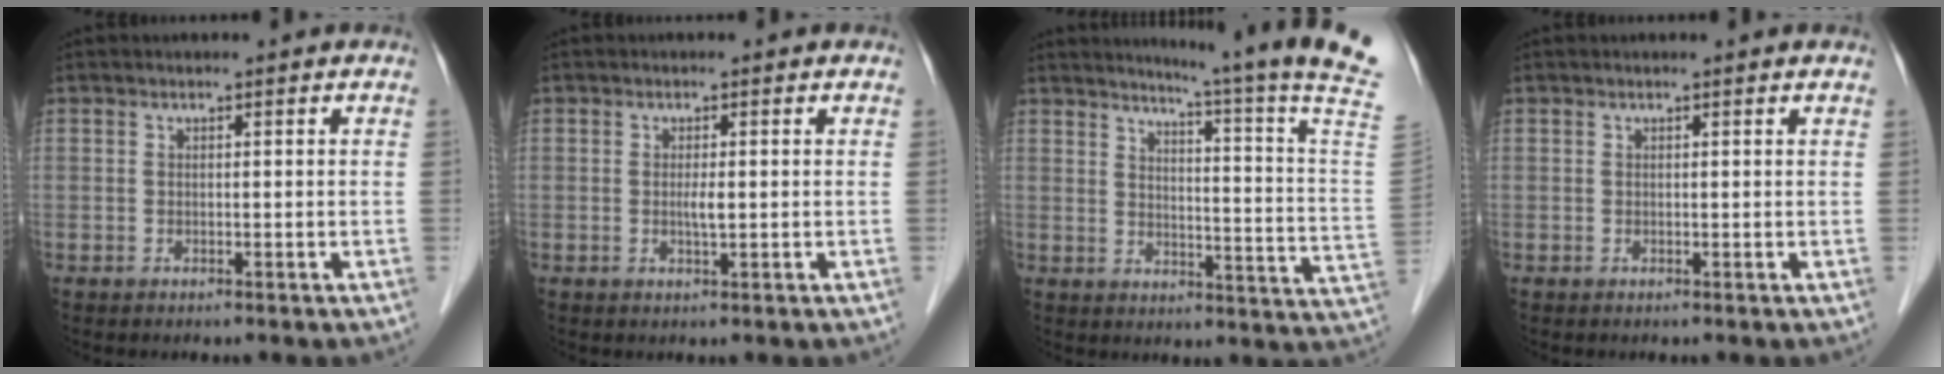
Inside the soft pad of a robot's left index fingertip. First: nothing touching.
{"total": 1.6, "force": [0.0, 0.2, 1.5], "torque": [-0.031, -0.001, -0.001]}
{"total": 18.5, "force": [15.6, -4.2, 9.1], "torque": [-0.138, -0.111, 0.179]}
{"total": 0.6, "force": [0.6, 0.0, 0.2], "torque": [-0.011, -0.001, 0.008]}